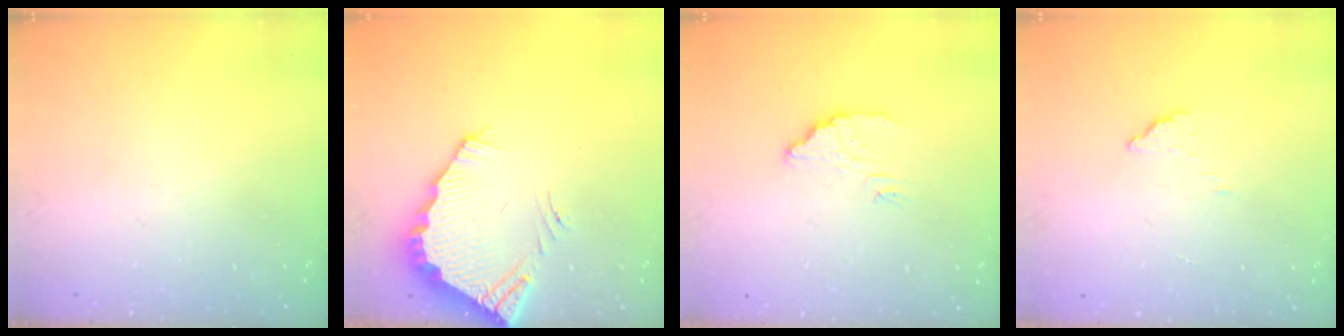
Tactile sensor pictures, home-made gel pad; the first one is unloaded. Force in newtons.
{"total": 3.6, "press": 3.6, "slide": 0.3}
{"total": 3.6, "press": 3.6, "slide": 0.2}
{"total": 2.8, "press": 2.7, "slide": 0.3}